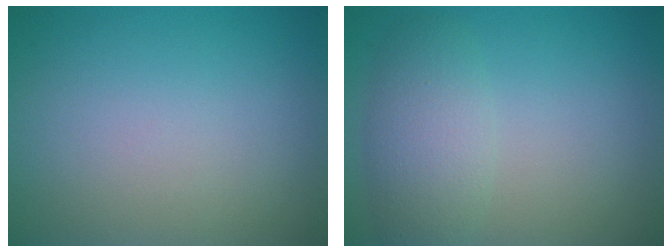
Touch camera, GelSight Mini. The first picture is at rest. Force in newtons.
{"total": 3.6, "press": 3.6, "slide": 0.2}